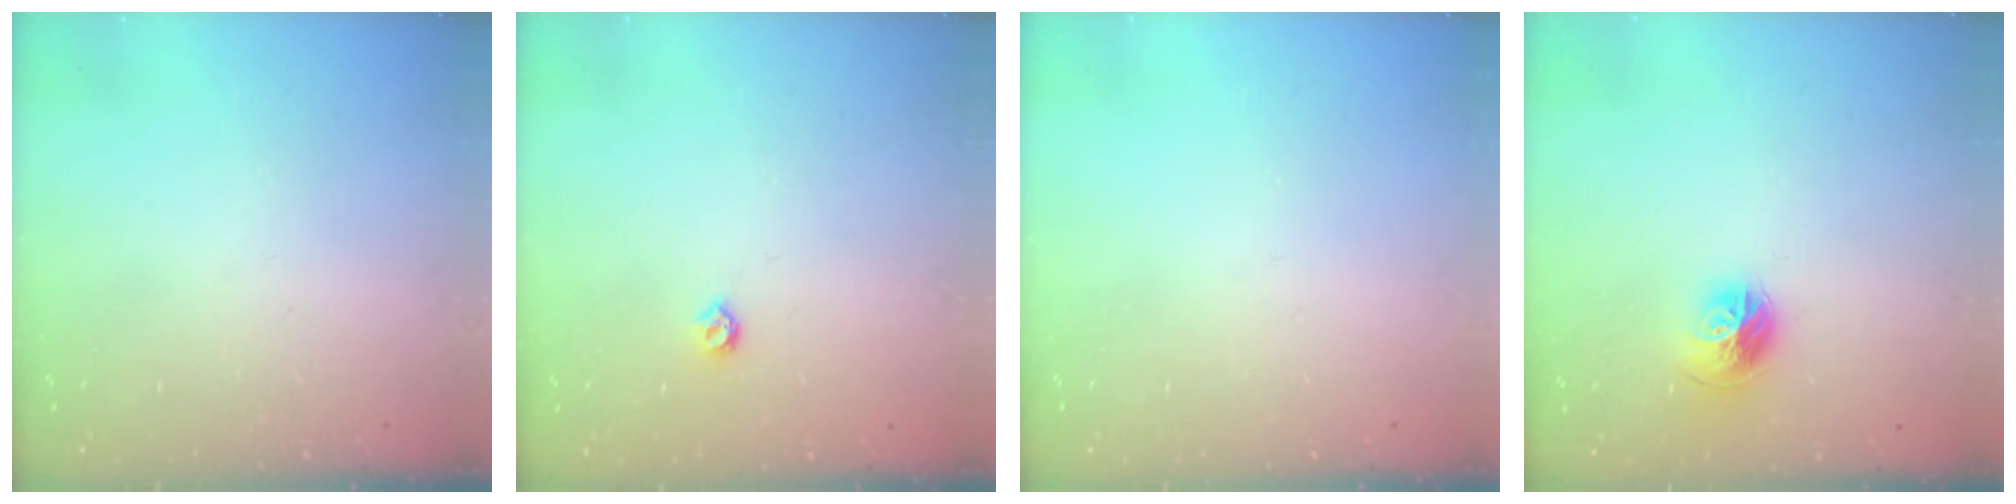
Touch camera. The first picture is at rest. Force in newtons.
{"total": 4.2, "press": 4.2, "slide": 0.7}
{"total": 0.0}
{"total": 10.0, "press": 9.9, "slide": 1.2}